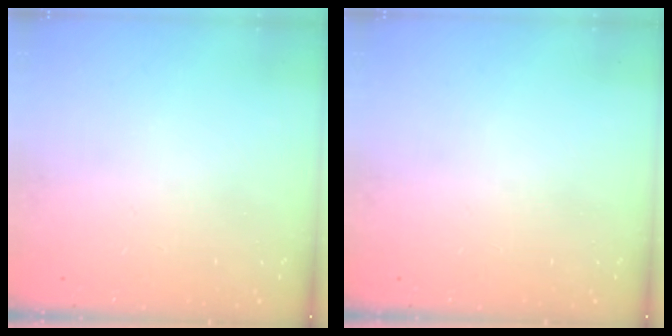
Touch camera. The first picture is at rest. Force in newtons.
{"total": 0.0}